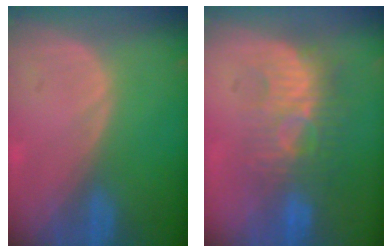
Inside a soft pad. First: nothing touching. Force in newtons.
{"total": 8.8, "press": 8.4, "slide": 2.7}